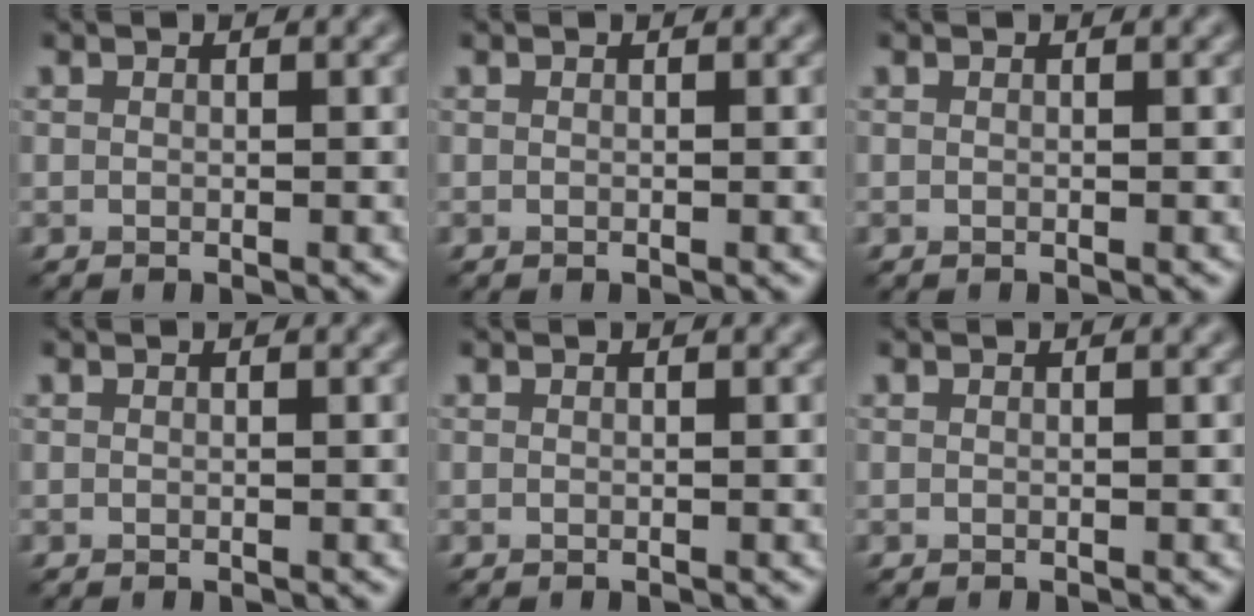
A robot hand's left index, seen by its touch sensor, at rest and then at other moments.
{"total": 0.0}
{"total": 0.0}
{"total": 0.0}
{"total": 0.0}
{"total": 0.0}